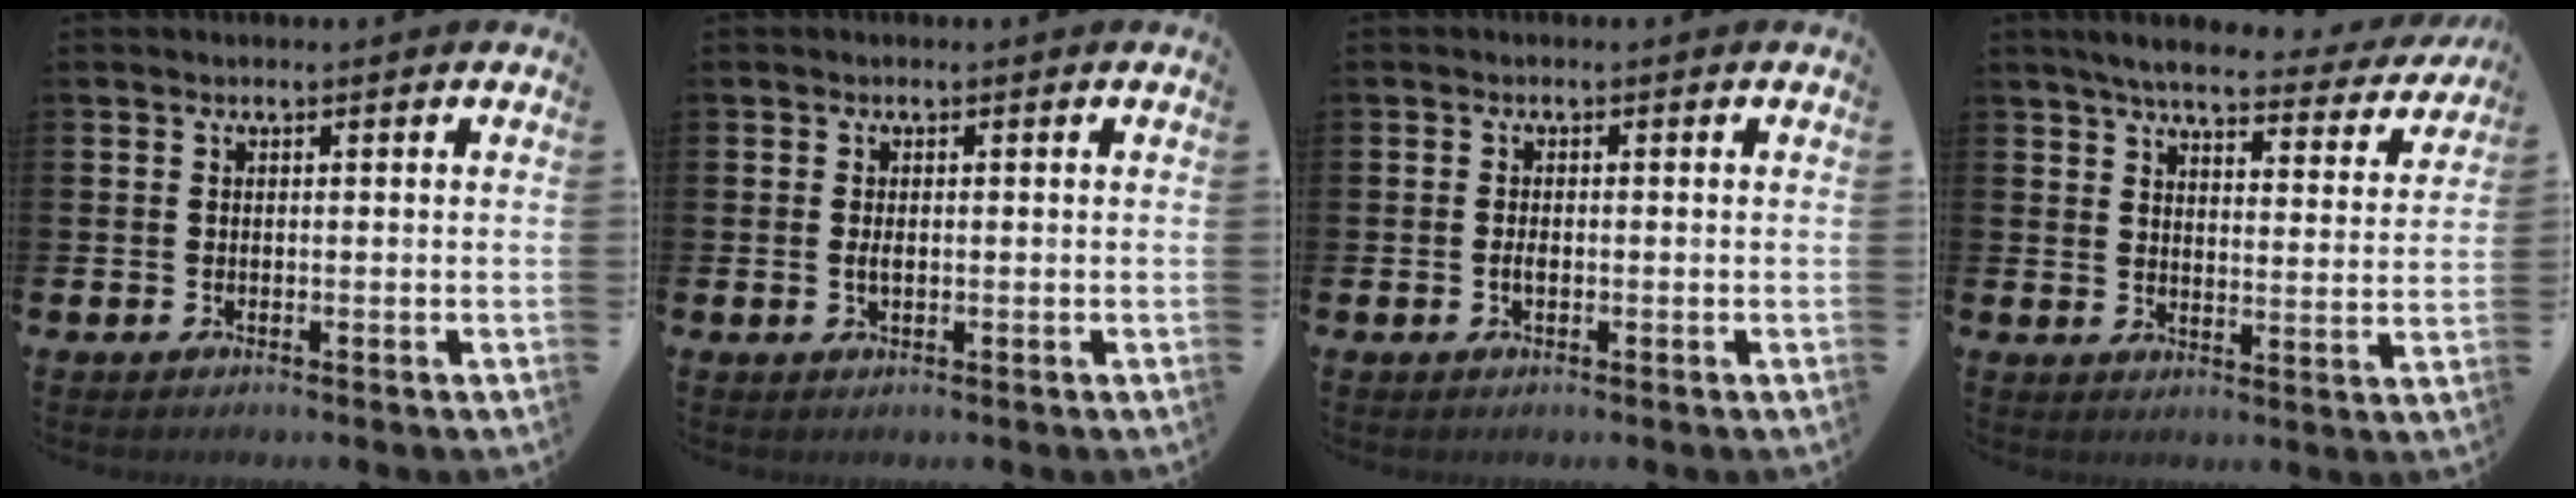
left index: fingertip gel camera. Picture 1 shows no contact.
{"total": 1.2, "force": [0.0, 0.6, 1.1], "torque": [-0.022, 0.003, -0.002]}
{"total": 1.2, "force": [-0.3, 0.6, 1.0], "torque": [-0.020, 0.003, -0.007]}
{"total": 5.4, "force": [4.9, 0.9, 2.2], "torque": [-0.048, -0.033, 0.077]}